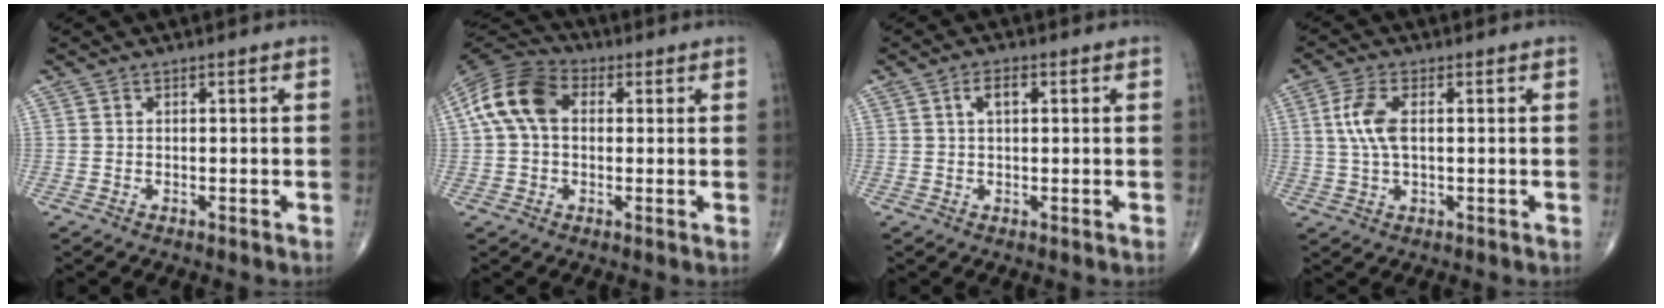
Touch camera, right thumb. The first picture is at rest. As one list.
[{"total": 12.0, "force": [1.9, 8.2, 8.5], "torque": [-0.165, 0.032, 0.024]}, {"total": 2.9, "force": [0.9, 1.4, 2.4], "torque": [-0.040, 0.006, 0.015]}, {"total": 6.4, "force": [1.0, 2.9, 5.5], "torque": [-0.131, 0.007, 0.019]}]